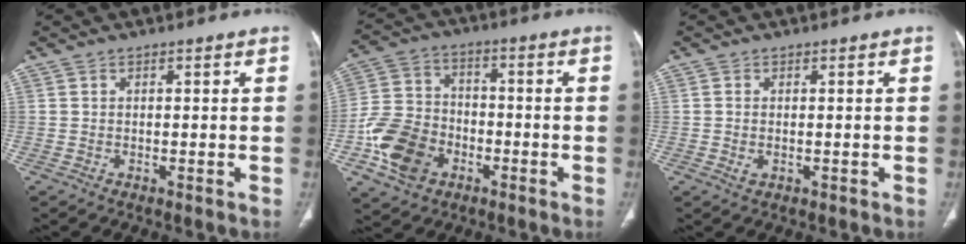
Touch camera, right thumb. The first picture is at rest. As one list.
[{"total": 13.4, "force": [-5.3, 10.1, 7.0], "torque": [-0.119, 0.026, -0.100]}, {"total": 1.6, "force": [-0.4, 1.0, 1.2], "torque": [-0.031, 0.000, -0.004]}]